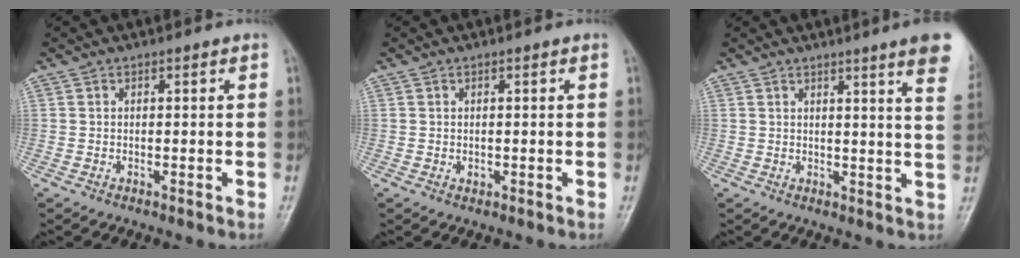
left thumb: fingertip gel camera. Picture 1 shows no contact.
{"total": 0.9, "force": [0.1, 0.7, 0.6], "torque": [-0.006, -0.001, 0.003]}
{"total": 10.3, "force": [6.7, 0.3, 7.8], "torque": [-0.085, -0.025, 0.064]}